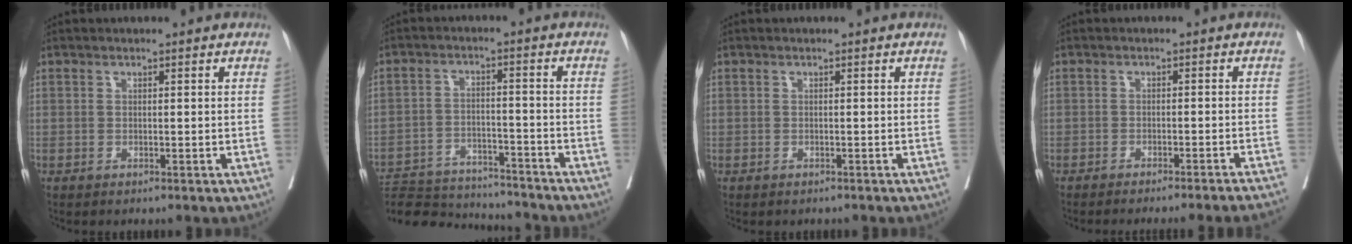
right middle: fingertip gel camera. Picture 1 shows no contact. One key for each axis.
{"total": 18.1, "fx": -17.0, "fy": 2.9, "fz": 5.4, "tx": -0.114, "ty": -0.007, "tz": -0.250}
{"total": 0.8, "fx": -0.6, "fy": 0.5, "fz": 0.0, "tx": -0.008, "ty": 0.003, "tz": -0.011}
{"total": 12.6, "fx": -11.7, "fy": -1.6, "fz": 4.3, "tx": -0.030, "ty": -0.027, "tz": -0.139}